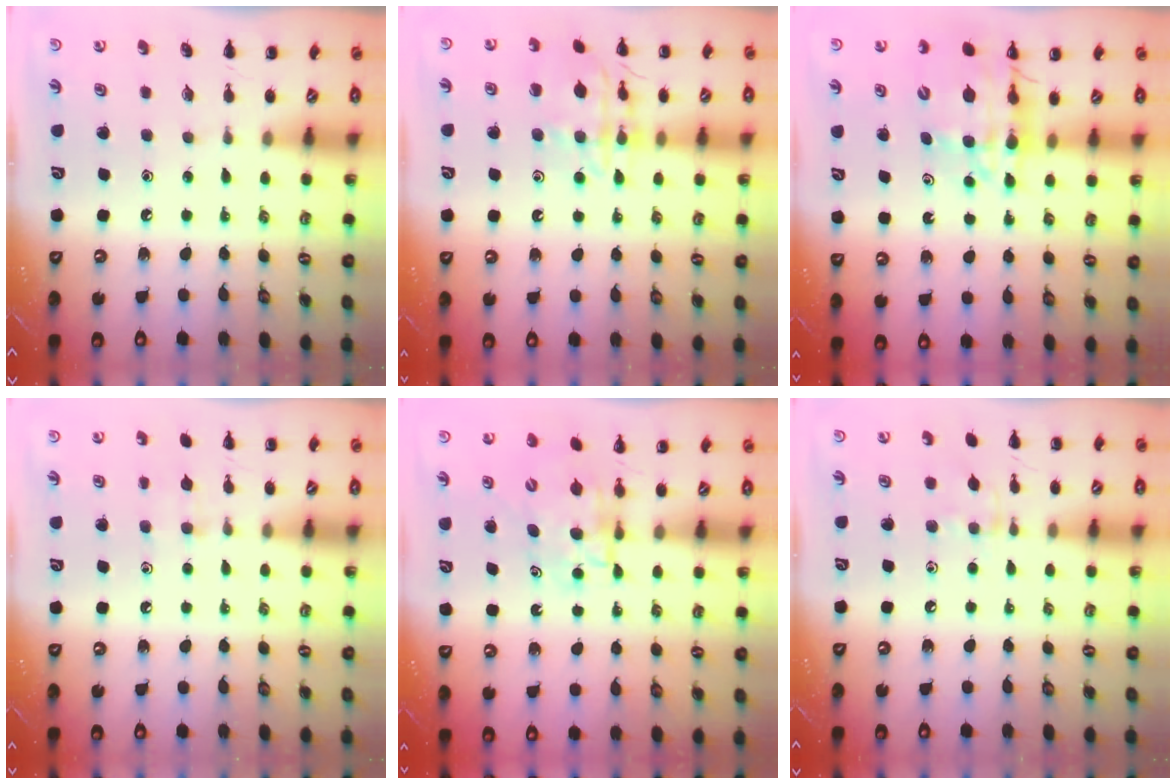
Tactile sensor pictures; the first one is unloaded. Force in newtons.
{"total": 13.1, "press": 13.0, "slide": 1.1}
{"total": 11.6, "press": 11.1, "slide": 3.3}
{"total": 6.6, "press": 6.3, "slide": 1.9}
{"total": 5.3, "press": 5.3, "slide": 0.2}
{"total": 5.6, "press": 5.4, "slide": 1.7}